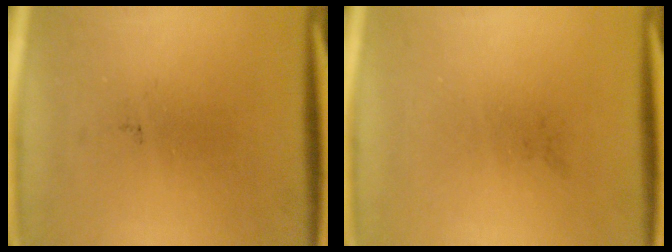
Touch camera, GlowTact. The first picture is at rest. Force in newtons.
{"total": 0.0}